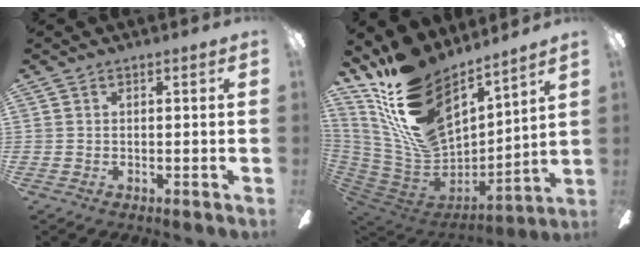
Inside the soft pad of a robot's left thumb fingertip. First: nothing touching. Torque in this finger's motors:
{"motor_torque": [1.29, 1.26, 0.99, -1.78, 0.19]}